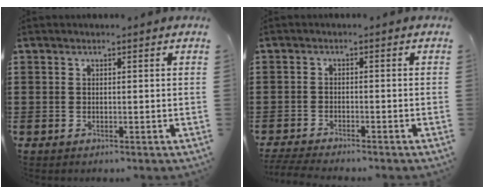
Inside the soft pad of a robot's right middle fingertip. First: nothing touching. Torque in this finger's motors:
{"motor_torque": [0.23, 0.14, 0.04, 0.03]}